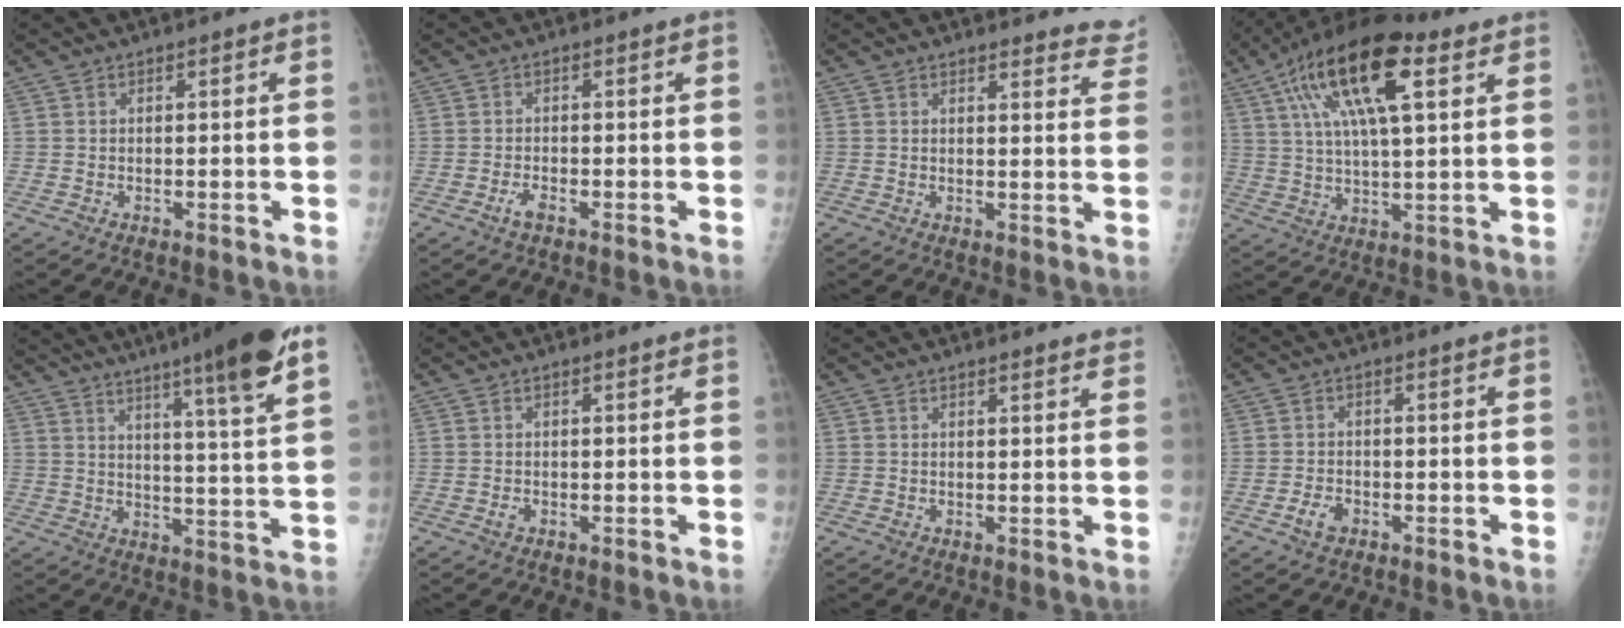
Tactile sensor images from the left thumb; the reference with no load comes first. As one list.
[{"total": 1.7, "force": [-1.1, 0.5, 1.3], "torque": [-0.029, 0.004, -0.020]}, {"total": 8.5, "force": [8.3, 1.5, 0.4], "torque": [0.035, -0.071, 0.061]}, {"total": 18.5, "force": [8.3, 6.4, 15.2], "torque": [-0.268, 0.000, 0.142]}, {"total": 18.1, "force": [12.0, 0.8, 13.6], "torque": [-0.184, -0.046, 0.159]}, {"total": 0.7, "force": [-0.1, 0.5, 0.5], "torque": [-0.006, -0.001, -0.002]}, {"total": 2.8, "force": [2.7, 0.3, 0.8], "torque": [-0.005, -0.014, 0.022]}, {"total": 2.7, "force": [-1.4, 1.7, 1.6], "torque": [-0.027, 0.006, -0.023]}]